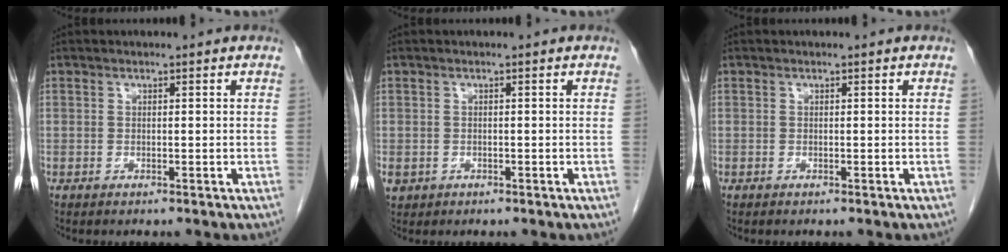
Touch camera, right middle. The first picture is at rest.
{"total": 1.8, "force": [-0.7, 1.6, 0.6], "torque": [-0.013, 0.002, -0.004]}
{"total": 0.0}